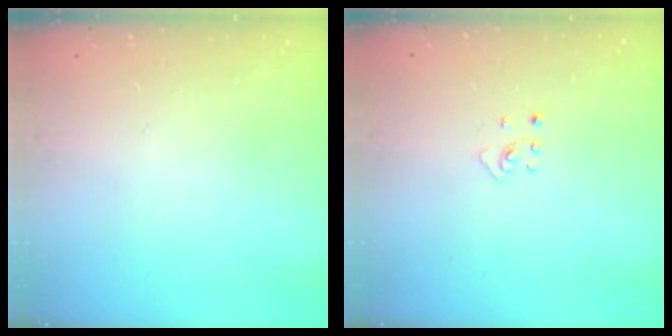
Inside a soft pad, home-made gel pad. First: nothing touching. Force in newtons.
{"total": 2.7, "press": 2.7, "slide": 0.5}